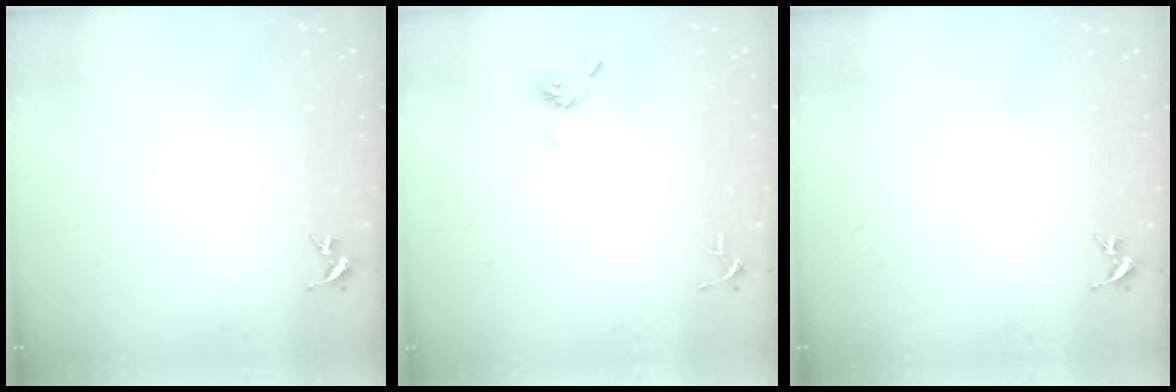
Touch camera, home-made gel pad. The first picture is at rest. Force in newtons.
{"total": 4.4, "press": 4.3, "slide": 0.9}
{"total": 0.0}